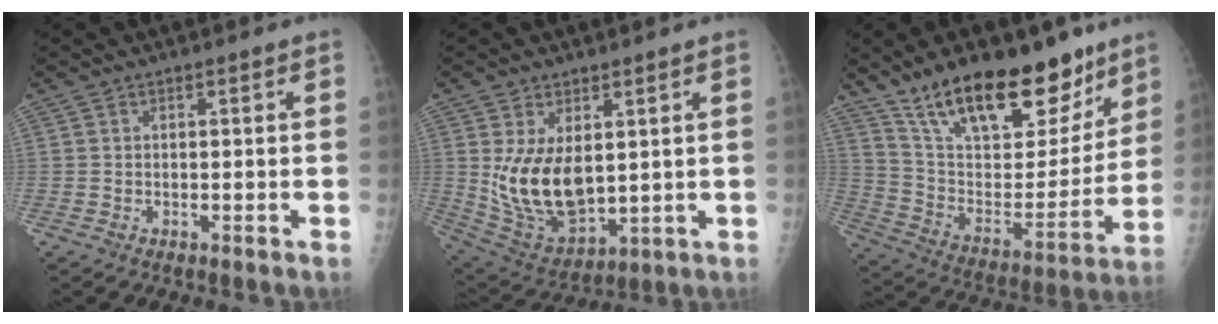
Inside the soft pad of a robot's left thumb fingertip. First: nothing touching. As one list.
[{"total": 13.1, "force": [2.5, 7.5, 10.4], "torque": [-0.169, -0.028, 0.071]}, {"total": 25.1, "force": [17.7, 10.4, 14.4], "torque": [-0.185, -0.076, 0.295]}]